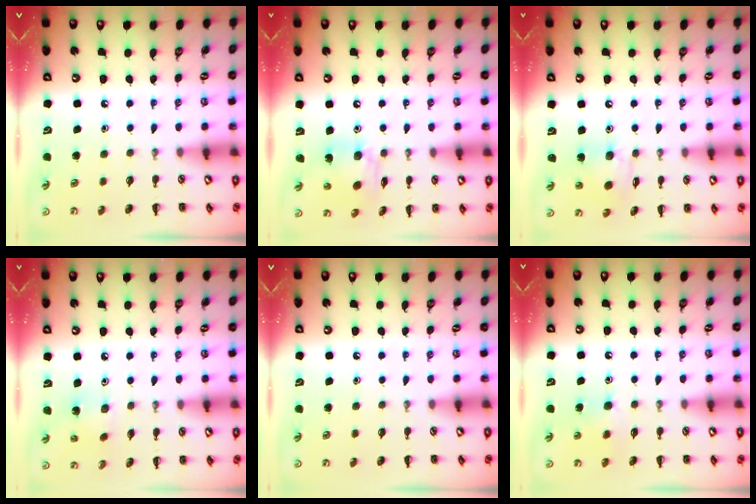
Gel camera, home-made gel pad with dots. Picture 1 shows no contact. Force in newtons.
{"total": 8.8, "press": 8.8, "slide": 0.6}
{"total": 8.9, "press": 8.8, "slide": 1.2}
{"total": 2.7, "press": 2.6, "slide": 0.7}
{"total": 0.0}
{"total": 7.6, "press": 7.4, "slide": 1.7}